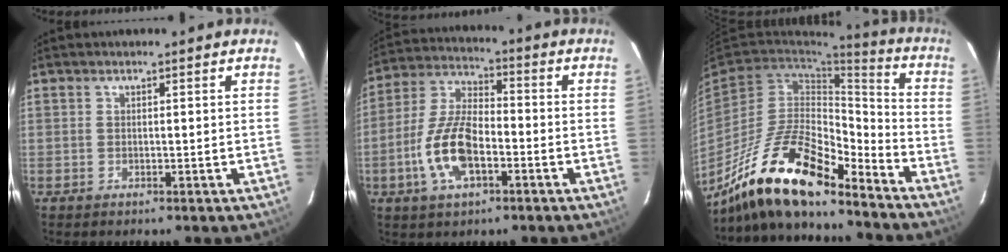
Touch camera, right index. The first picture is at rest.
{"total": 12.7, "force": [-4.4, 5.8, 10.3], "torque": [-0.223, 0.005, -0.084]}
{"total": 19.9, "force": [-15.0, 5.6, 11.8], "torque": [-0.231, -0.011, -0.271]}